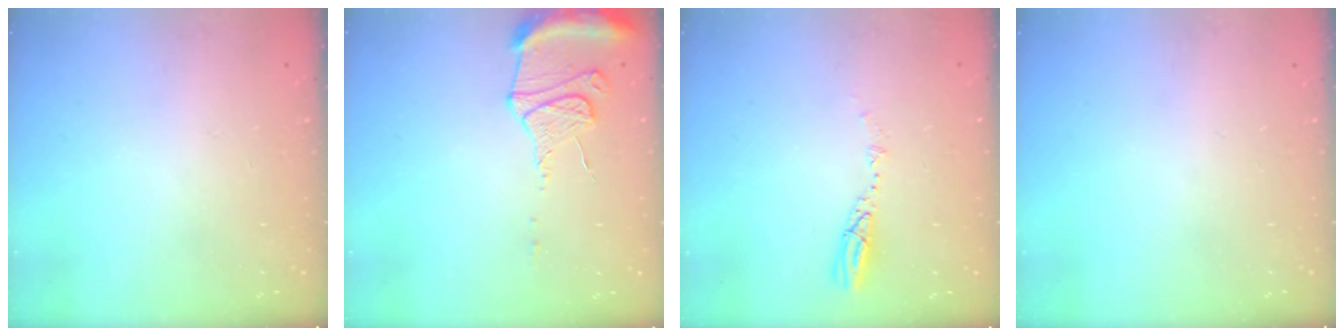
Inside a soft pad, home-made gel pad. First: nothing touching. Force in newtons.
{"total": 11.4, "press": 11.3, "slide": 1.2}
{"total": 5.5, "press": 5.4, "slide": 0.5}
{"total": 0.0}